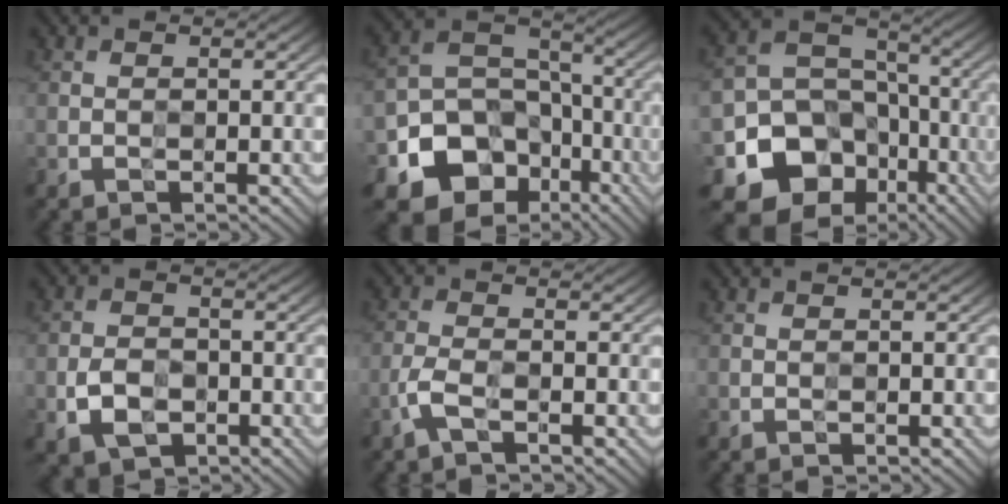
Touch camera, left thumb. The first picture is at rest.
{"total": 14.0, "force": [-7.2, 10.6, 5.6], "torque": [-0.137, -0.027, -0.124]}
{"total": 15.3, "force": [-6.7, 12.6, 5.6], "torque": [-0.143, -0.030, -0.126]}
{"total": 4.4, "force": [-1.8, 2.9, 2.7], "torque": [-0.057, -0.003, -0.035]}
{"total": 2.9, "force": [-1.6, 0.8, 2.3], "torque": [-0.060, 0.004, -0.041]}
{"total": 0.0}